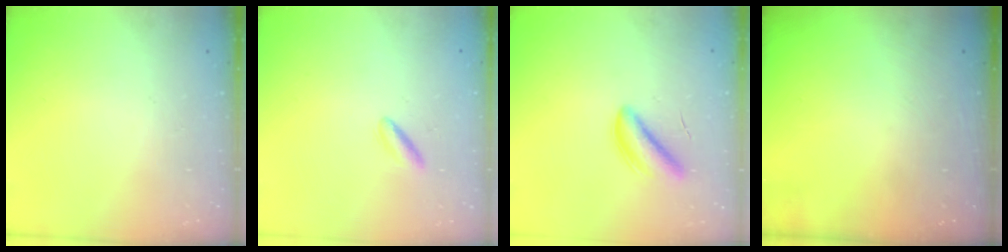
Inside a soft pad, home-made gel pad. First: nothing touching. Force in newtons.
{"total": 3.2, "press": 2.9, "slide": 1.3}
{"total": 4.9, "press": 4.7, "slide": 1.4}
{"total": 0.0}